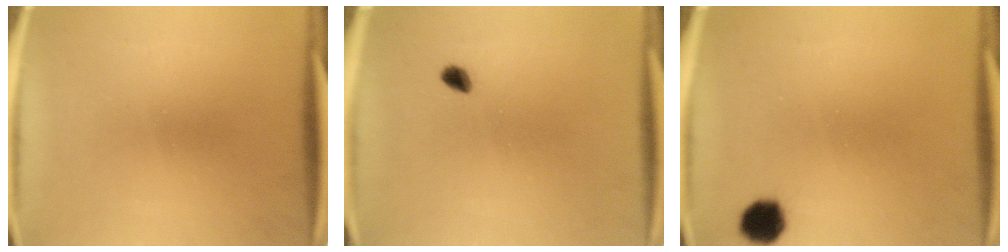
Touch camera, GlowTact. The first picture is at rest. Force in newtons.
{"total": 1.7}
{"total": 5.0}